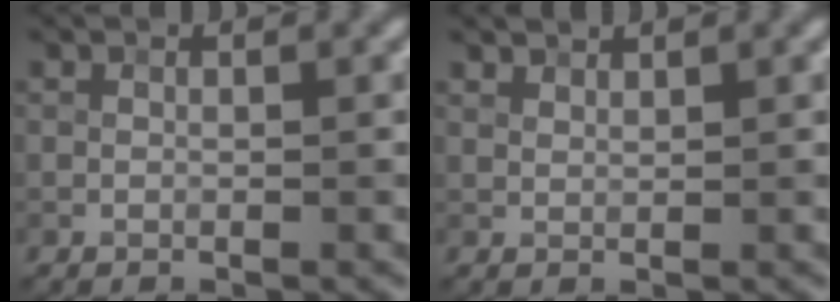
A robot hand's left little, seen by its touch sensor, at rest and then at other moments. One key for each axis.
{"total": 1.8, "fx": 1.7, "fy": 0.5, "fz": 0.5, "tx": -0.017, "ty": -0.005, "tz": 0.038}